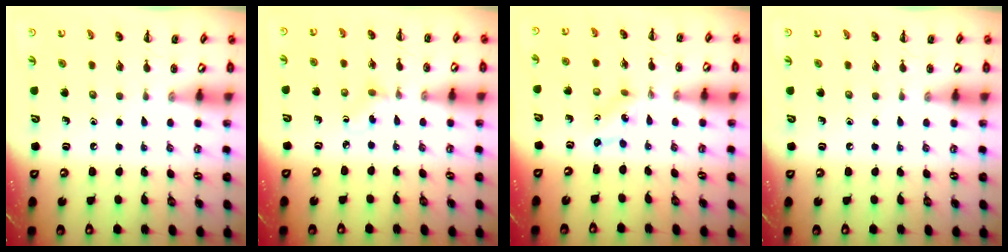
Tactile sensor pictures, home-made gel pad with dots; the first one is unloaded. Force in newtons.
{"total": 2.3, "press": 2.0, "slide": 1.1}
{"total": 1.3, "press": 1.2, "slide": 0.5}
{"total": 0.0}